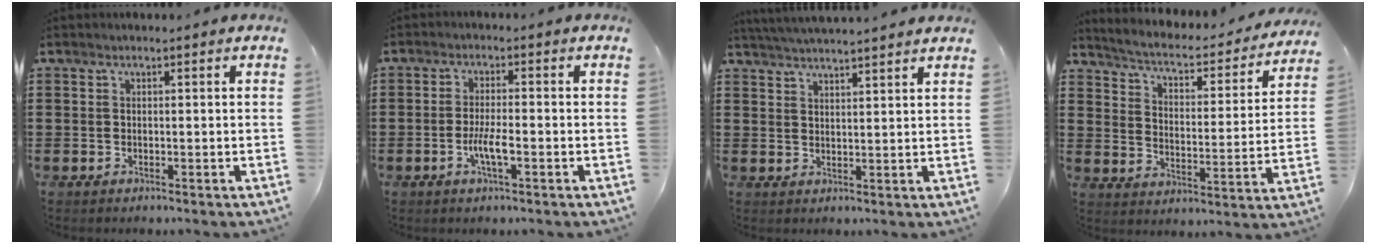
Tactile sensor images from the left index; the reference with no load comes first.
{"total": 4.1, "force": [-1.3, 0.8, 3.8], "torque": [-0.079, -0.003, -0.027]}
{"total": 3.4, "force": [3.3, -0.7, 0.4], "torque": [-0.020, -0.012, 0.060]}
{"total": 3.3, "force": [3.1, 0.3, 1.3], "torque": [-0.046, -0.030, 0.040]}